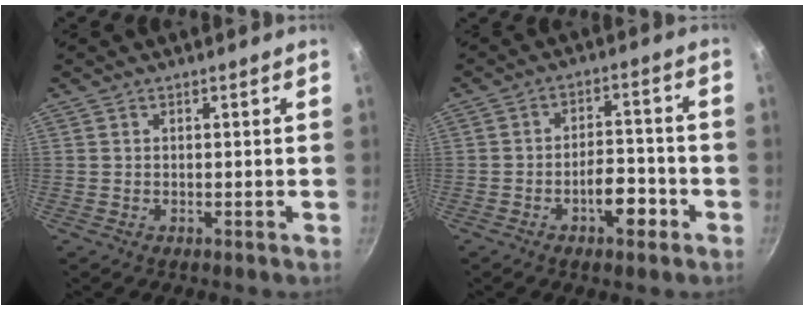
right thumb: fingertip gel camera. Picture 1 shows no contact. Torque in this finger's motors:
{"motor_torque": [1.07, 0.94, 0.68, -0.57, 0.05]}